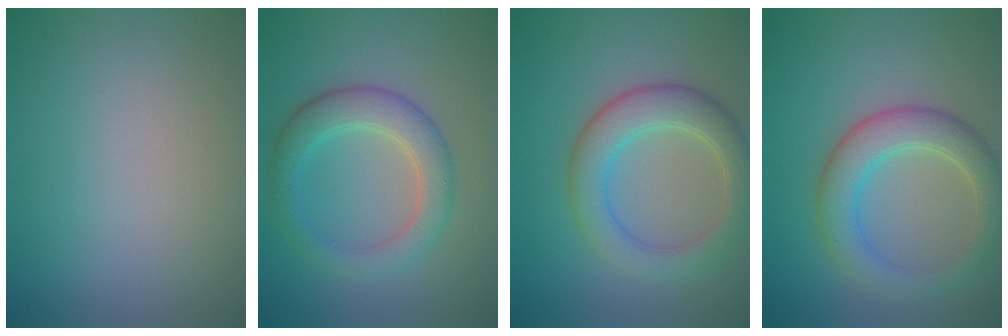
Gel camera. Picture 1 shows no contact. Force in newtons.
{"total": 4.4, "press": 4.4, "slide": 0.1}
{"total": 4.9, "press": 4.9, "slide": 0.0}
{"total": 5.0, "press": 5.0, "slide": 0.5}